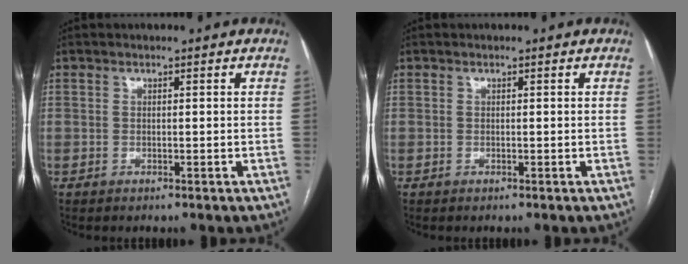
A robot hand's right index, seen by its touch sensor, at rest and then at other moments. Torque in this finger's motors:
{"motor_torque": [0.00, 0.00, 0.01, 0.00]}